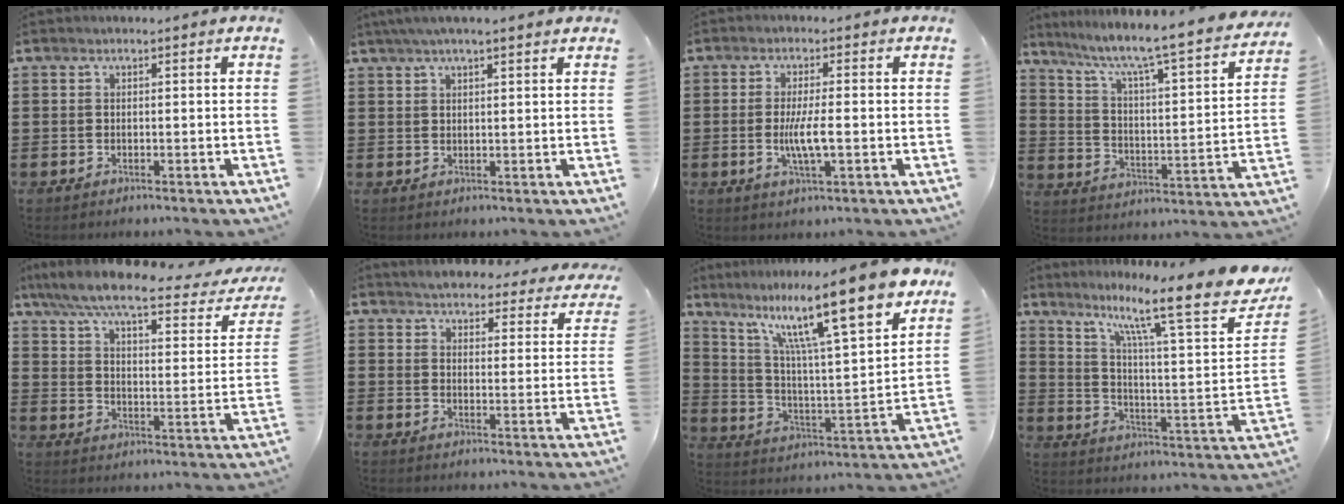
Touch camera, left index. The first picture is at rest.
{"total": 2.9, "force": [1.8, 0.1, 2.2], "torque": [-0.047, 0.005, 0.033]}
{"total": 5.0, "force": [-0.7, 0.8, 4.9], "torque": [-0.098, -0.005, -0.017]}
{"total": 5.4, "force": [4.6, -0.5, 2.9], "torque": [-0.080, -0.051, 0.061]}
{"total": 7.8, "force": [6.4, 0.5, 4.4], "torque": [-0.113, -0.035, 0.106]}
{"total": 4.2, "force": [4.2, 0.1, 0.3], "torque": [-0.029, -0.026, 0.070]}
{"total": 17.4, "force": [12.1, 2.4, 12.3], "torque": [-0.234, -0.070, 0.192]}
{"total": 15.2, "force": [10.9, 2.1, 10.5], "torque": [-0.196, -0.067, 0.167]}